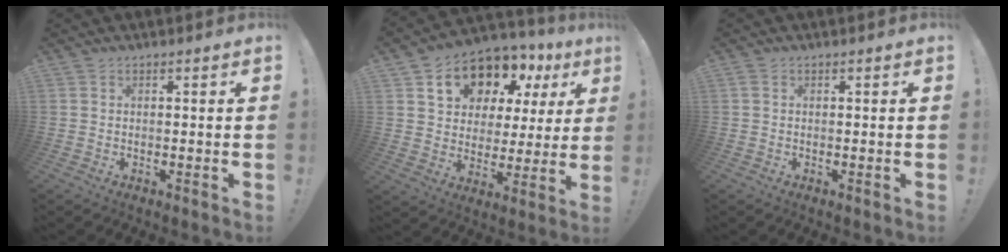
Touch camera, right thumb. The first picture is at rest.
{"total": 14.4, "force": [8.7, 9.7, 6.1], "torque": [-0.091, -0.061, 0.168]}
{"total": 0.7, "force": [-0.2, 0.6, 0.4], "torque": [-0.013, 0.003, -0.002]}